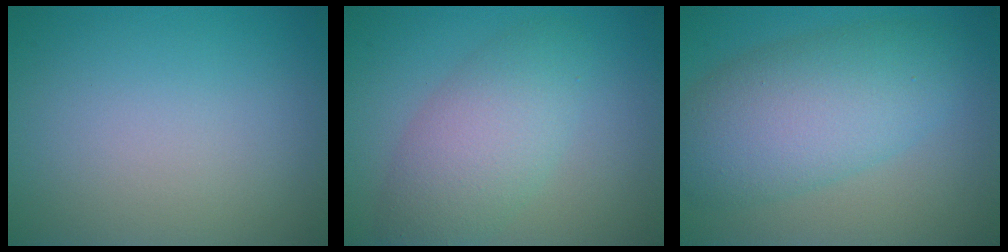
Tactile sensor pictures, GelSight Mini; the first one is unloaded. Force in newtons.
{"total": 5.1, "press": 5.1, "slide": 0.1}
{"total": 8.0, "press": 8.0, "slide": 0.1}